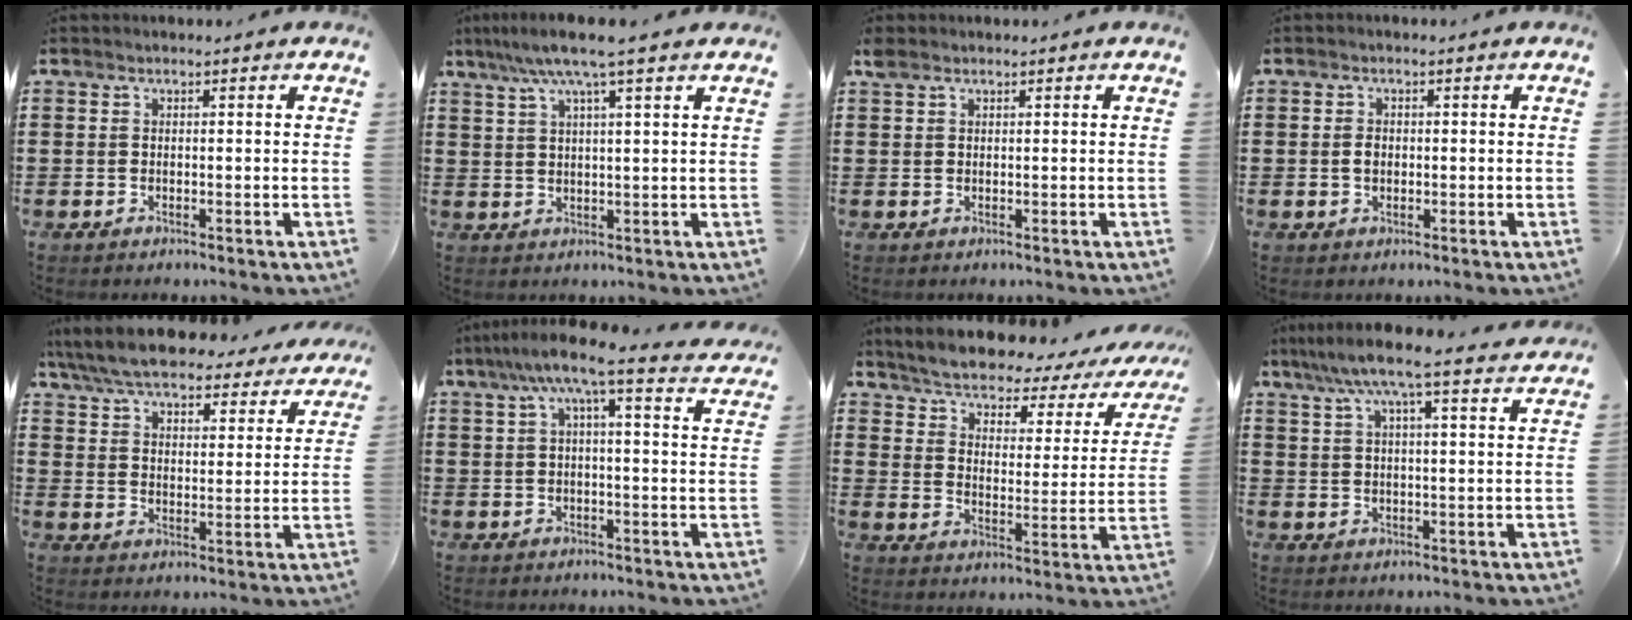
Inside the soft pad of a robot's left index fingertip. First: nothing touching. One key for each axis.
{"total": 6.1, "fx": 4.2, "fy": -0.2, "fz": 4.4, "tx": -0.095, "ty": -0.005, "tz": 0.072}
{"total": 1.2, "fx": 0.8, "fy": 0.6, "fz": 0.5, "tx": -0.014, "ty": 0.003, "tz": 0.016}
{"total": 1.7, "fx": 0.0, "fy": 1.0, "fz": 1.3, "tx": -0.028, "ty": 0.006, "tz": -0.001}
{"total": 7.5, "fx": 7.0, "fy": 1.0, "fz": 2.4, "tx": -0.077, "ty": -0.041, "tz": 0.124}
{"total": 7.3, "fx": 5.4, "fy": 0.1, "fz": 4.9, "tx": -0.115, "ty": -0.016, "tz": 0.091}
{"total": 3.6, "fx": 3.3, "fy": 0.5, "fz": 1.2, "tx": -0.045, "ty": -0.032, "tz": 0.046}
{"total": 7.9, "fx": 6.5, "fy": 0.0, "fz": 4.4, "tx": -0.104, "ty": -0.020, "tz": 0.114}